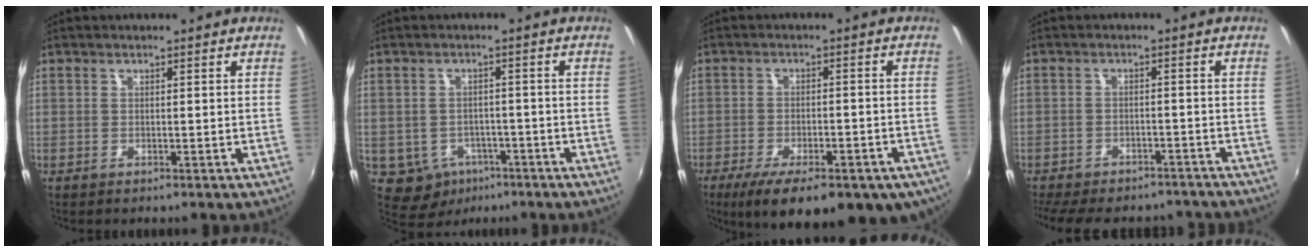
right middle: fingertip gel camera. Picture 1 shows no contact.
{"total": 7.0, "force": [-3.5, 5.7, 2.1], "torque": [-0.057, -0.001, -0.036]}
{"total": 20.3, "force": [-13.0, 7.6, 13.6], "torque": [-0.233, -0.052, -0.171]}
{"total": 15.0, "force": [-12.4, 6.3, 5.6], "torque": [-0.136, 0.007, -0.164]}